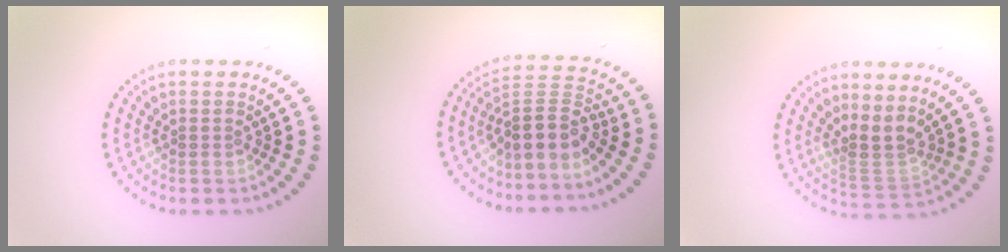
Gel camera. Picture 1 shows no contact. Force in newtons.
{"total": 3.8, "press": 2.9, "slide": 2.4}
{"total": 2.9, "press": 2.1, "slide": 2.0}